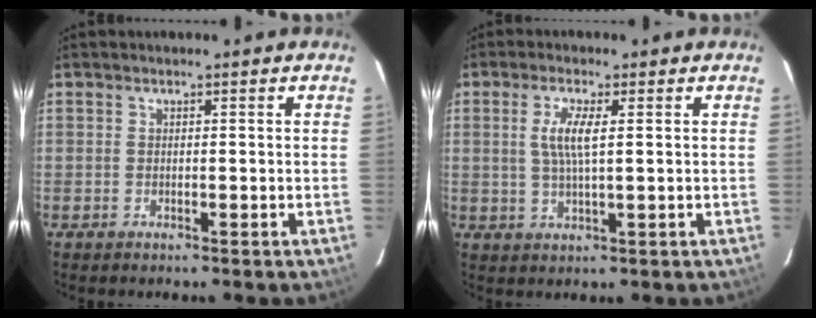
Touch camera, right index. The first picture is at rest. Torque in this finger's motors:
{"motor_torque": [0.08, 0.16, 0.08, 0.06]}